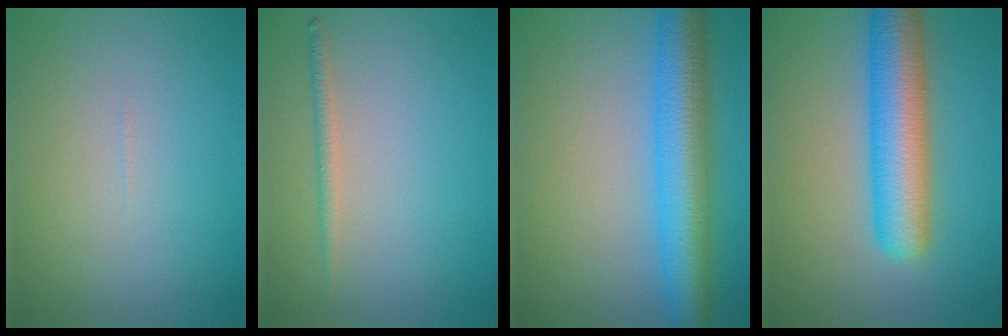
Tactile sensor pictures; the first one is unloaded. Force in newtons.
{"total": 1.2, "press": 1.2, "slide": 0.0}
{"total": 8.4, "press": 8.4, "slide": 0.3}
{"total": 7.9, "press": 7.9, "slide": 0.2}